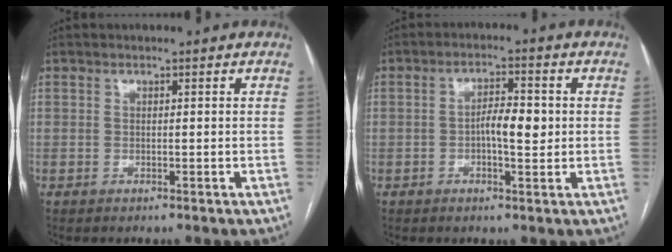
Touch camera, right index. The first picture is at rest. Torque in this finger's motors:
{"motor_torque": [0.14, 0.00, 0.10, 0.04]}